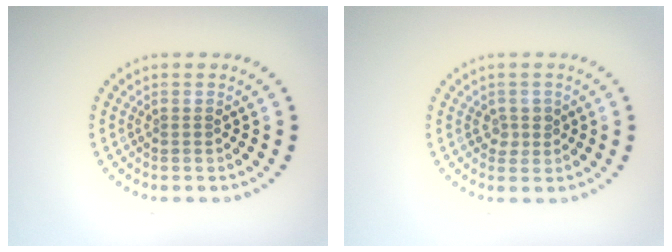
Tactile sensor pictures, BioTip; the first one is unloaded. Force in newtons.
{"total": 1.4, "press": 1.3, "slide": 0.7}